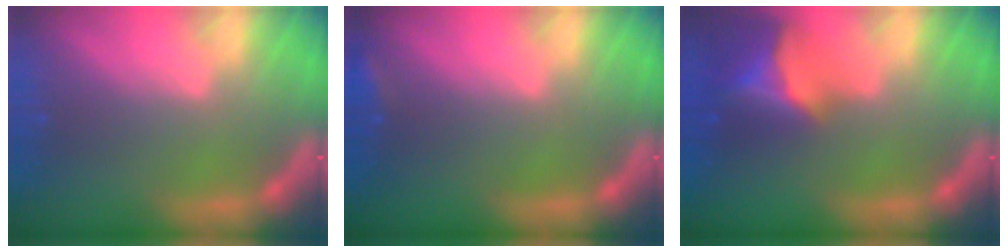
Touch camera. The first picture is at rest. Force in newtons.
{"total": 1.4}
{"total": 8.0}